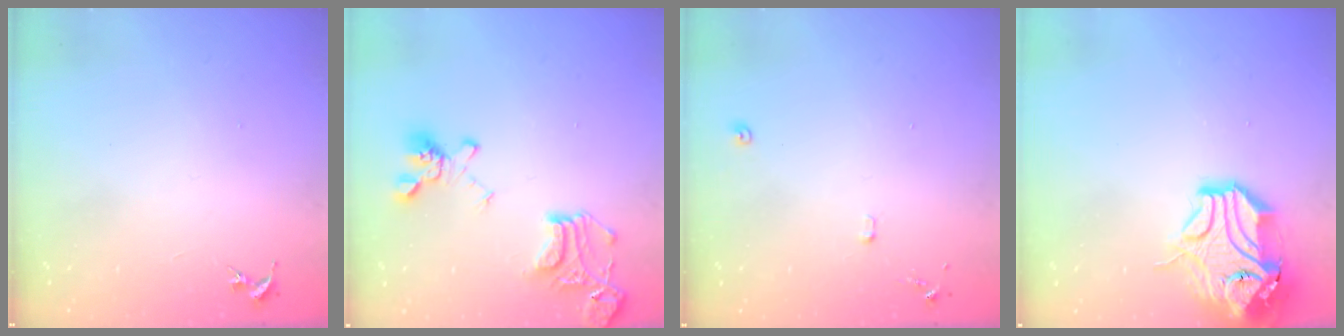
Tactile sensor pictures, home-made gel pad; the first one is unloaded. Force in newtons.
{"total": 18.3, "press": 18.2, "slide": 1.7}
{"total": 7.4, "press": 7.4, "slide": 0.8}
{"total": 16.2, "press": 16.1, "slide": 2.2}